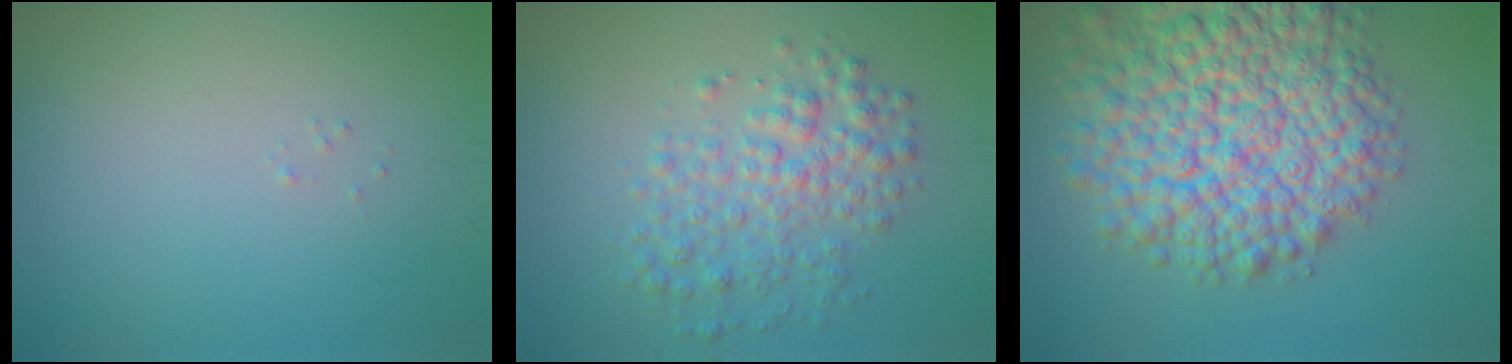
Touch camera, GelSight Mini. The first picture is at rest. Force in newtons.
{"total": 4.2, "press": 4.2, "slide": 0.1}
{"total": 12.3, "press": 12.3, "slide": 0.5}